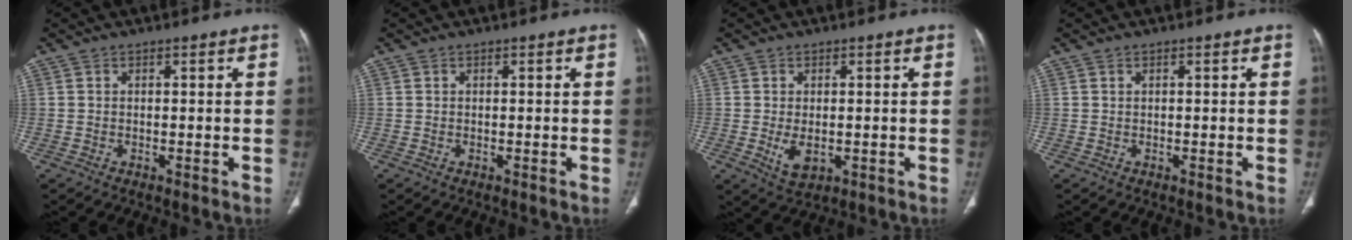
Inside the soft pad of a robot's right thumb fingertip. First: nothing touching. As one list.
[{"total": 0.0}, {"total": 4.6, "force": [-0.8, 2.7, 3.7], "torque": [-0.065, -0.009, -0.005]}, {"total": 0.0}]